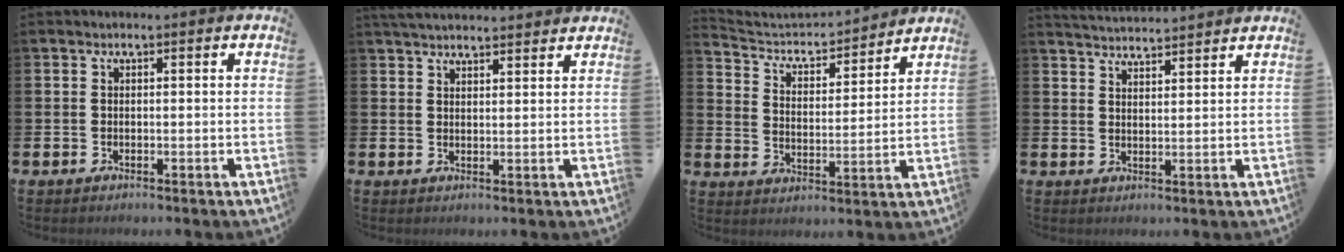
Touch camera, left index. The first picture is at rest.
{"total": 3.5, "force": [3.5, 0.3, 0.4], "torque": [-0.011, -0.014, 0.064]}
{"total": 4.6, "force": [4.4, 1.2, 0.8], "torque": [-0.044, -0.039, 0.070]}
{"total": 3.9, "force": [3.9, 0.0, 0.0], "torque": [-0.007, -0.025, 0.070]}